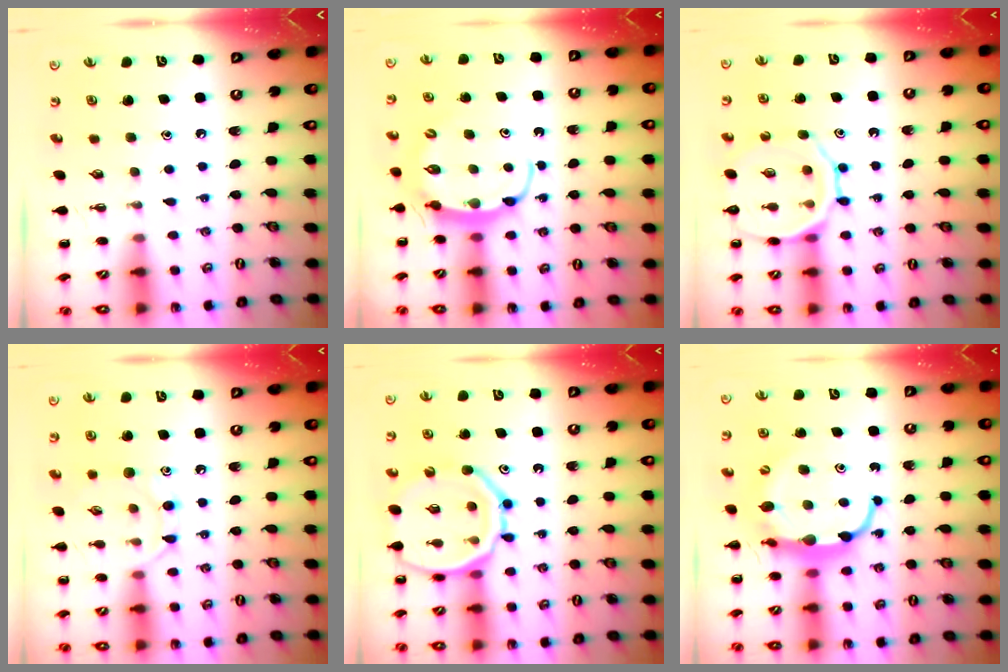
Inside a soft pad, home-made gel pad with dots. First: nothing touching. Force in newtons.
{"total": 6.2, "press": 6.2, "slide": 0.6}
{"total": 14.3, "press": 14.1, "slide": 1.8}
{"total": 8.2, "press": 8.1, "slide": 1.2}
{"total": 17.3, "press": 17.2, "slide": 2.1}
{"total": 7.7, "press": 7.6, "slide": 1.2}